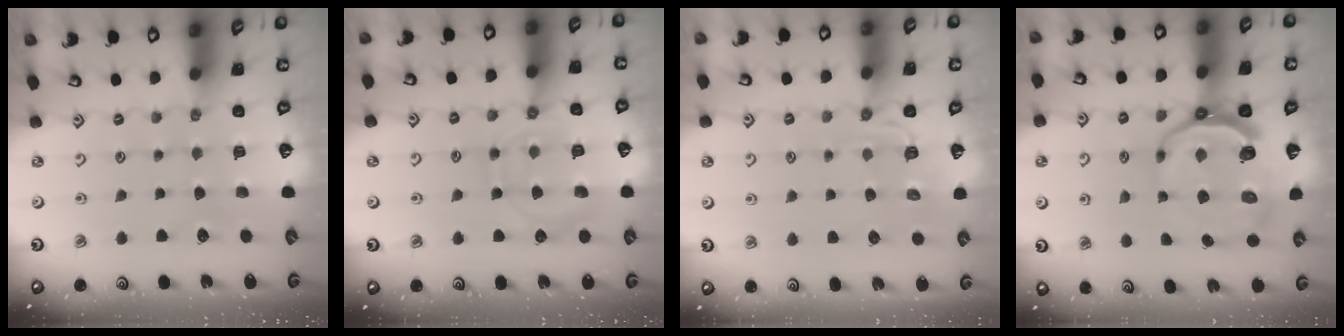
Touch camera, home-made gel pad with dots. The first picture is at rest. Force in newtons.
{"total": 10.5, "press": 10.5, "slide": 0.9}
{"total": 3.4, "press": 2.9, "slide": 1.7}
{"total": 10.1, "press": 9.1, "slide": 4.4}